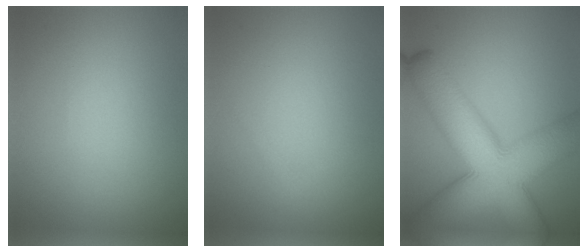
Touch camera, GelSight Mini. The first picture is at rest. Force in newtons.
{"total": 0.7, "press": 0.7, "slide": 0.1}
{"total": 13.9, "press": 13.9, "slide": 0.6}